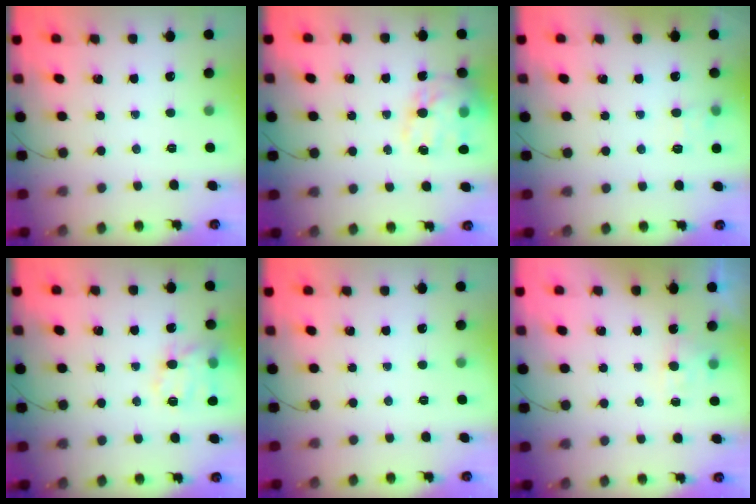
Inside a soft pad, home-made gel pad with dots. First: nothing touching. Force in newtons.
{"total": 17.0, "press": 16.5, "slide": 3.9}
{"total": 7.3, "press": 7.0, "slide": 2.0}
{"total": 15.8, "press": 15.7, "slide": 2.2}
{"total": 0.0}
{"total": 2.6, "press": 2.4, "slide": 1.1}